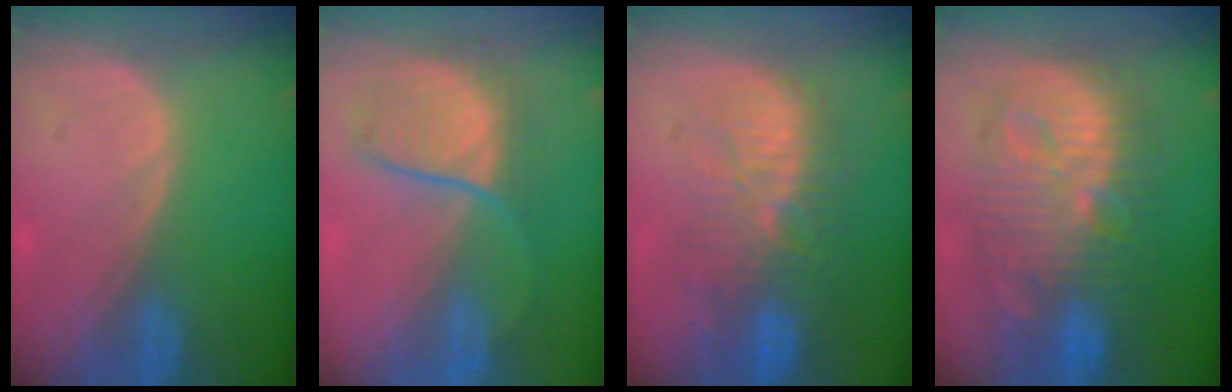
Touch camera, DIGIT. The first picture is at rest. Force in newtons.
{"total": 7.6, "press": 7.6, "slide": 0.6}
{"total": 11.4, "press": 10.0, "slide": 5.5}
{"total": 13.1, "press": 13.1, "slide": 1.3}